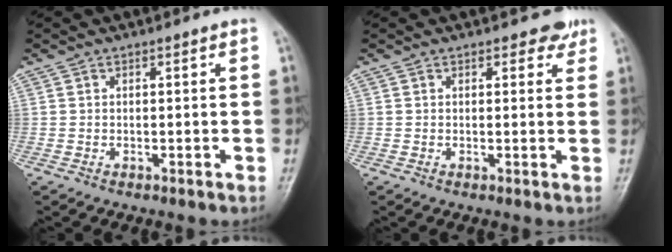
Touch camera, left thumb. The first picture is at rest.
{"total": 2.3, "force": [1.7, 1.4, 0.8], "torque": [0.014, -0.006, 0.015]}